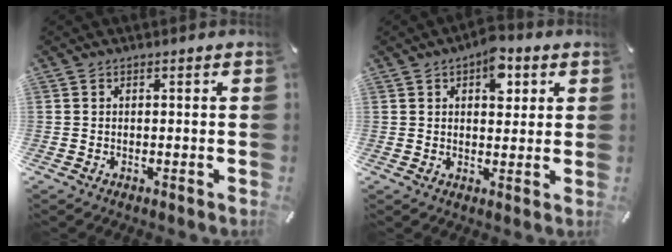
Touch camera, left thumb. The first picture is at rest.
{"total": 7.6, "force": [3.1, 4.6, 5.2], "torque": [-0.045, -0.013, 0.045]}